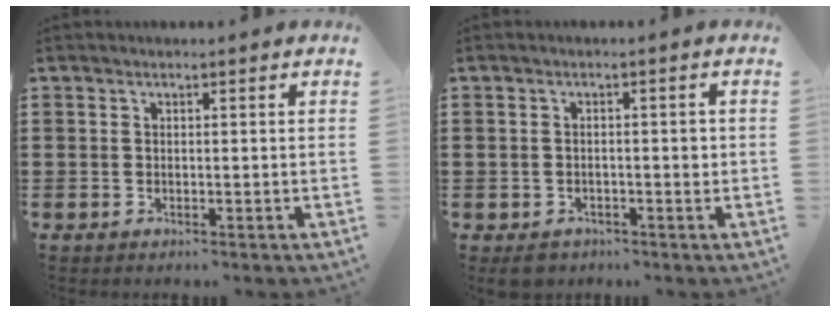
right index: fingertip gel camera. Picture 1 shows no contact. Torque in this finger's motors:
{"motor_torque": [1.46, 0.67, 0.07, 0.01]}